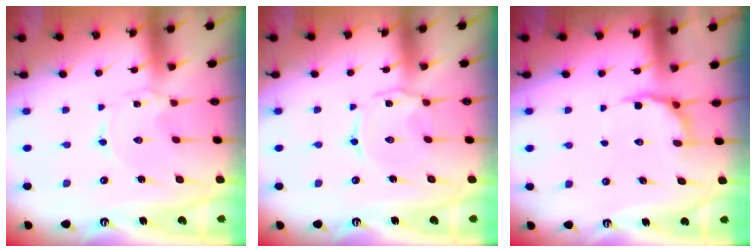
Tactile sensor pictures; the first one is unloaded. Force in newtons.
{"total": 1.7, "press": 1.7, "slide": 0.4}
{"total": 5.6, "press": 5.0, "slide": 2.4}